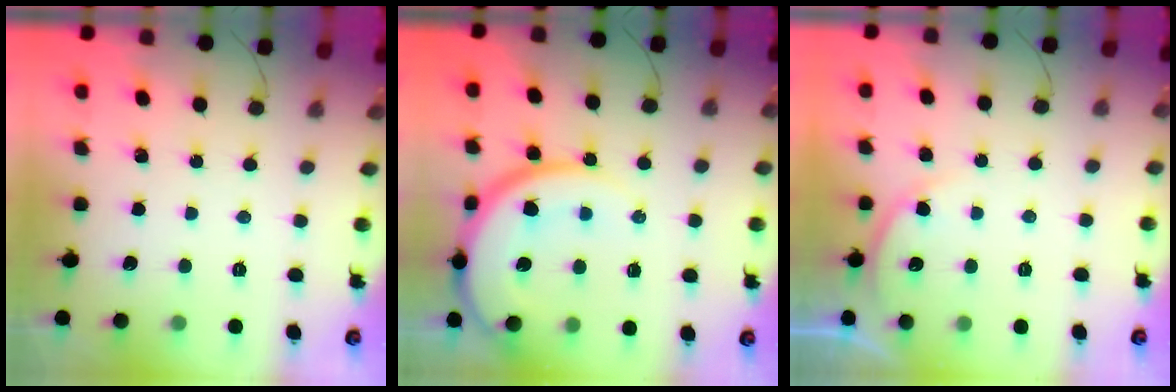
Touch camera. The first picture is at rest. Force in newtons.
{"total": 16.0, "press": 15.9, "slide": 1.7}
{"total": 4.2, "press": 4.1, "slide": 0.5}